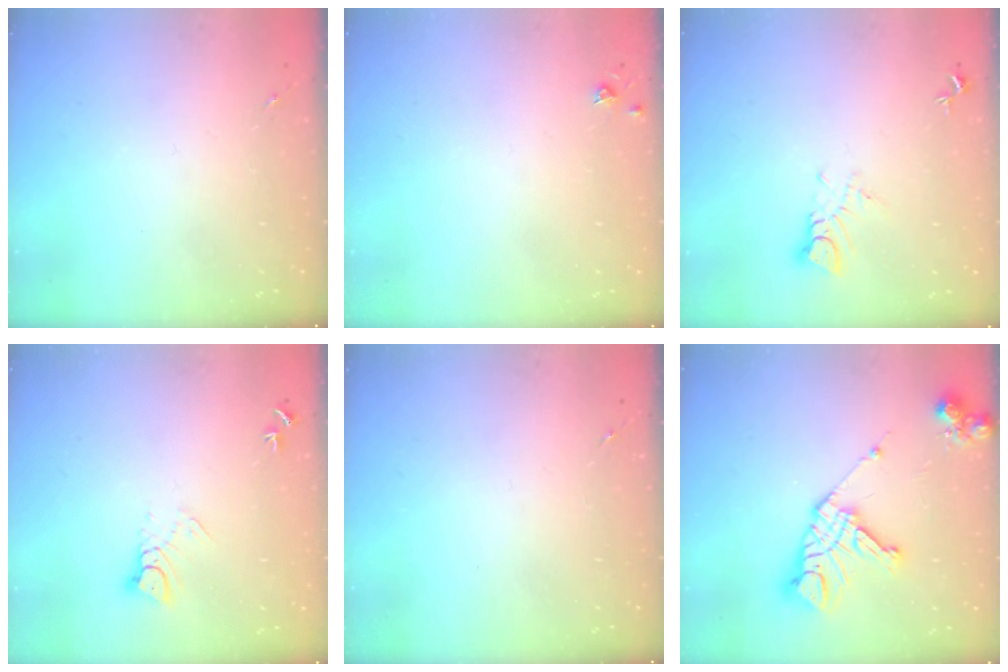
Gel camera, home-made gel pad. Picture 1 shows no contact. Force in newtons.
{"total": 3.8, "press": 3.8, "slide": 0.5}
{"total": 4.4, "press": 4.4, "slide": 0.3}
{"total": 4.9, "press": 4.8, "slide": 0.3}
{"total": 0.0}
{"total": 16.3, "press": 16.2, "slide": 1.8}